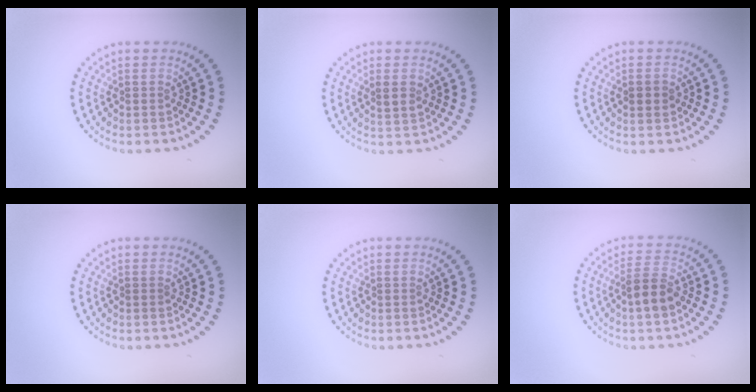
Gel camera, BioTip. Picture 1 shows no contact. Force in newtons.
{"total": 1.3, "press": 1.3, "slide": 0.3}
{"total": 1.8, "press": 1.8, "slide": 0.1}
{"total": 0.0}
{"total": 0.0}
{"total": 3.3, "press": 3.2, "slide": 1.1}